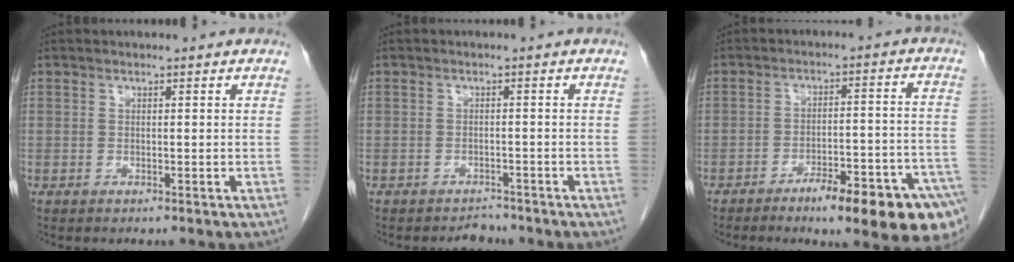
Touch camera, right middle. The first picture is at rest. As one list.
[{"total": 1.8, "force": [-1.7, 0.6, -0.2], "torque": [0.001, -0.003, -0.024]}, {"total": 14.5, "force": [-9.1, 1.6, 11.2], "torque": [-0.087, 0.019, -0.124]}]